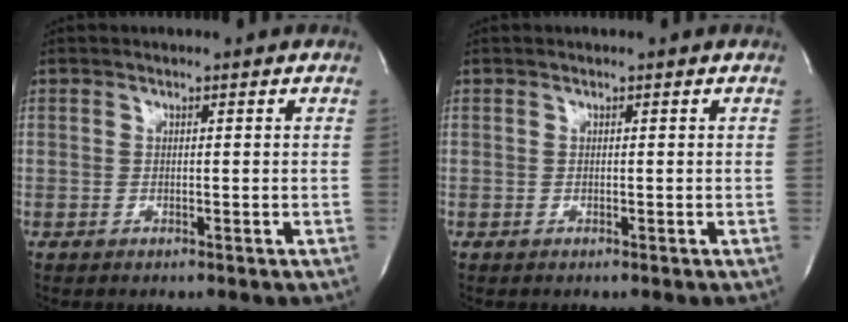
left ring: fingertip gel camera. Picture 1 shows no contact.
{"total": 0.0}